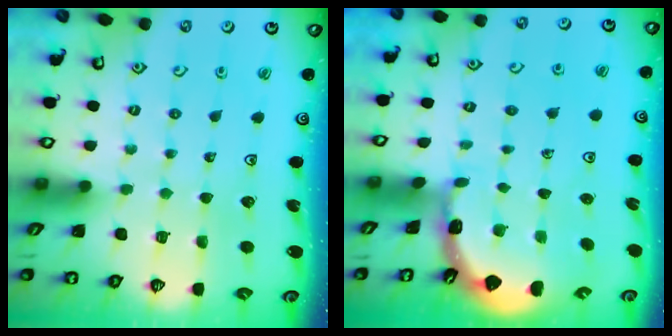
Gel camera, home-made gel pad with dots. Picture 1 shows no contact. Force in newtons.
{"total": 1.8, "press": 1.8, "slide": 0.1}